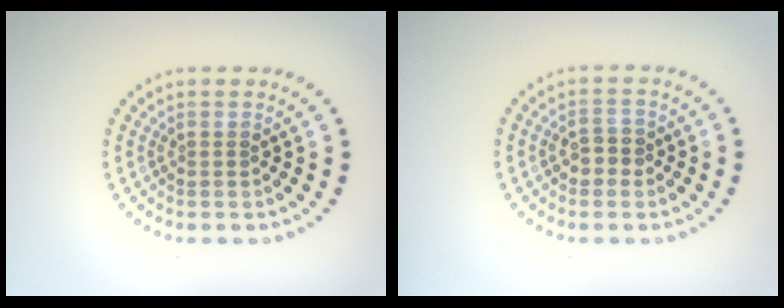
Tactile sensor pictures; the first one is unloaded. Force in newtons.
{"total": 1.8, "press": 1.8, "slide": 0.5}